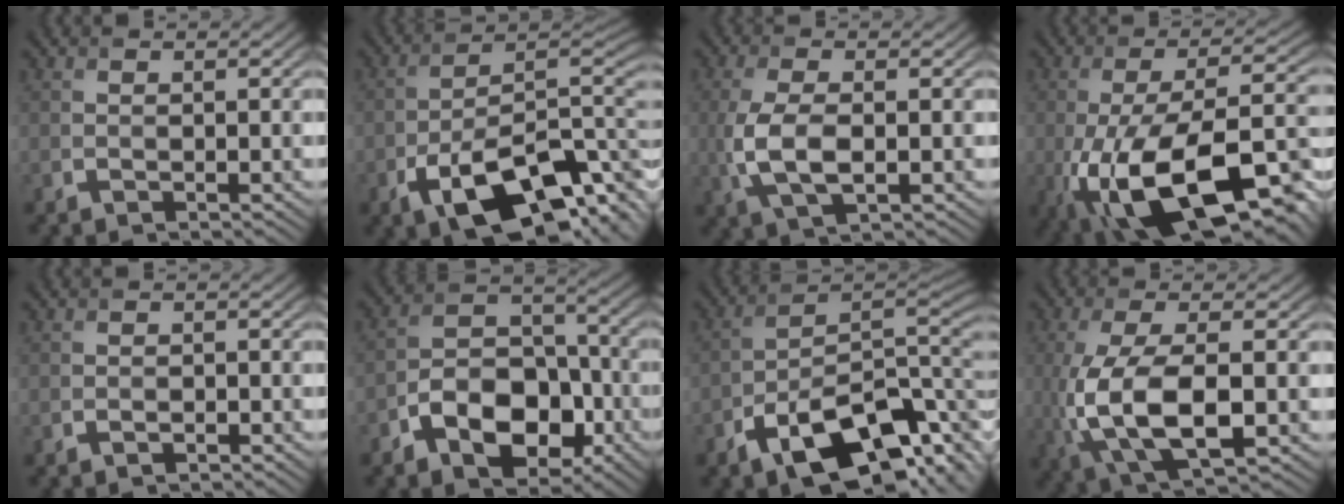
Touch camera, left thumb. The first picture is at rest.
{"total": 15.5, "force": [-7.4, 7.6, 11.4], "torque": [-0.184, -0.028, -0.124]}
{"total": 6.0, "force": [-1.0, 2.9, 5.2], "torque": [-0.132, -0.007, -0.017]}
{"total": 18.2, "force": [-7.6, 7.3, 14.9], "torque": [-0.255, -0.022, -0.124]}
{"total": 0.7, "force": [-0.6, 0.2, 0.2], "torque": [-0.003, -0.001, -0.011]}
{"total": 10.2, "force": [-5.0, 6.5, 6.2], "torque": [-0.106, -0.003, -0.094]}
{"total": 14.4, "force": [-7.8, 7.1, 9.9], "torque": [-0.156, -0.024, -0.134]}
{"total": 11.3, "force": [-2.2, 4.8, 10.0], "torque": [-0.226, -0.015, -0.035]}